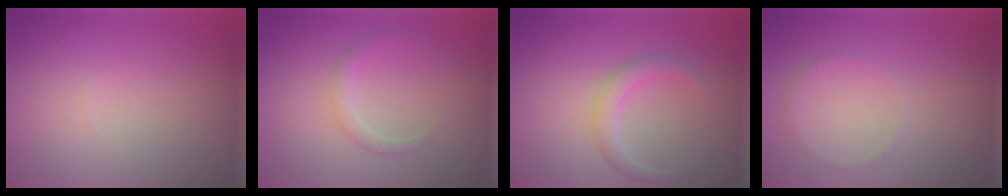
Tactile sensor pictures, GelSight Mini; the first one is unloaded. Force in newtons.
{"total": 1.3, "press": 1.3, "slide": 0.0}
{"total": 2.0, "press": 2.0, "slide": 0.2}
{"total": 0.8, "press": 0.8, "slide": 0.2}